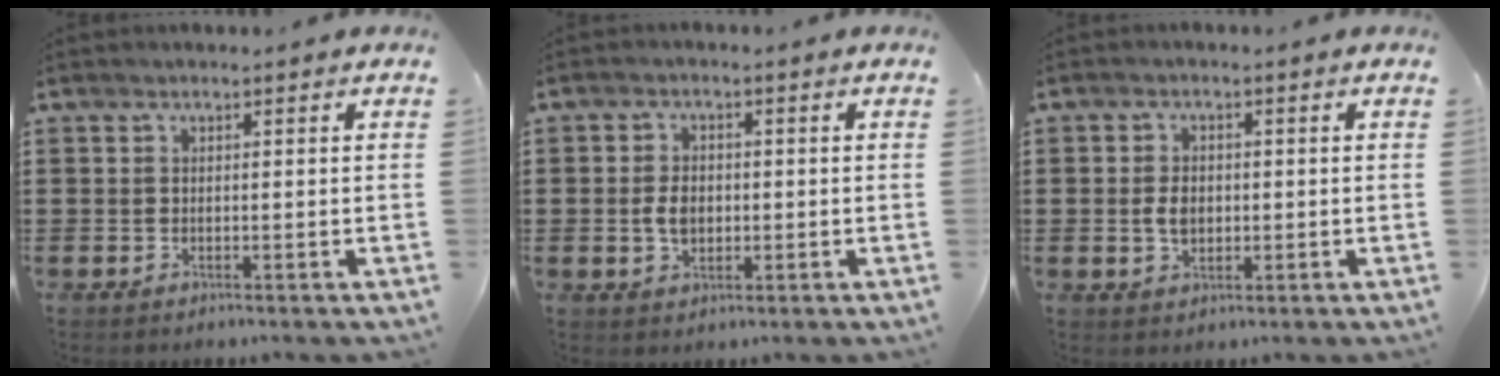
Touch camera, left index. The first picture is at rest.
{"total": 3.8, "force": [-0.2, 2.5, 2.9], "torque": [-0.065, 0.003, -0.006]}
{"total": 3.5, "force": [0.0, 2.2, 2.7], "torque": [-0.053, 0.007, 0.000]}